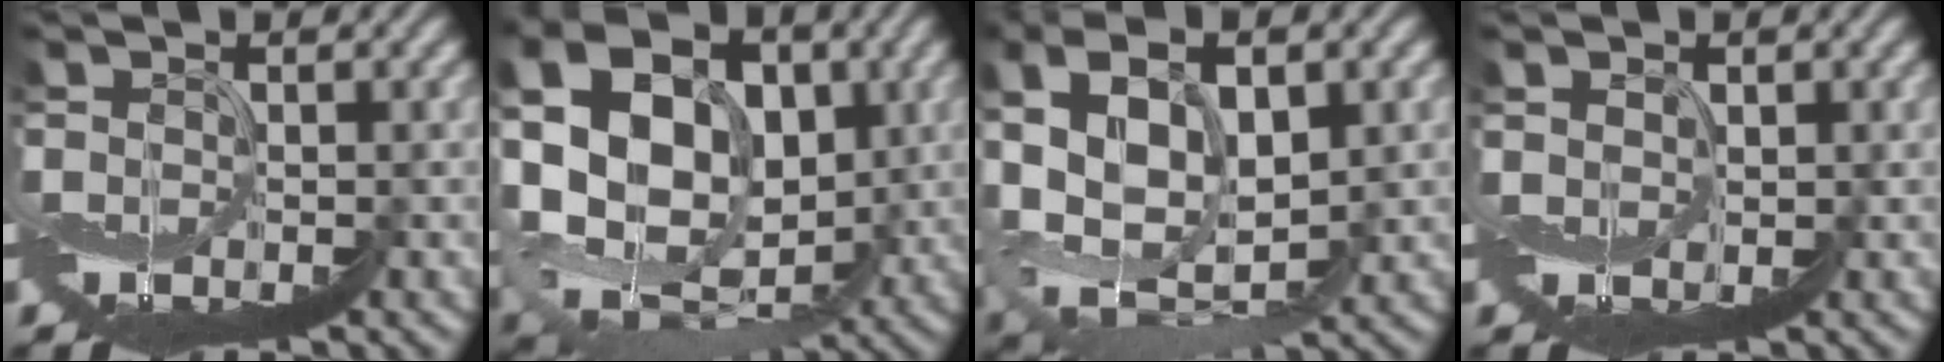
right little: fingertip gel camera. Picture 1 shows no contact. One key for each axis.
{"total": 10.2, "fx": 2.3, "fy": 7.7, "fz": 6.3, "tx": -0.137, "ty": 0.019, "tz": 0.041}
{"total": 9.4, "fx": 3.4, "fy": 5.8, "fz": 6.6, "tx": -0.152, "ty": 0.016, "tz": 0.076}
{"total": 2.1, "fx": 2.0, "fy": 0.5, "fz": 0.1, "tx": -0.015, "ty": -0.001, "tz": 0.035}